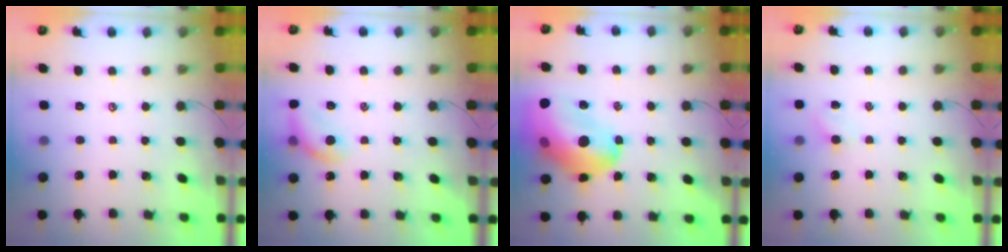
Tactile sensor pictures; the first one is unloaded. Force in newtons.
{"total": 10.9, "press": 10.7, "slide": 2.1}
{"total": 23.9, "press": 23.4, "slide": 4.7}
{"total": 2.8, "press": 2.6, "slide": 1.0}